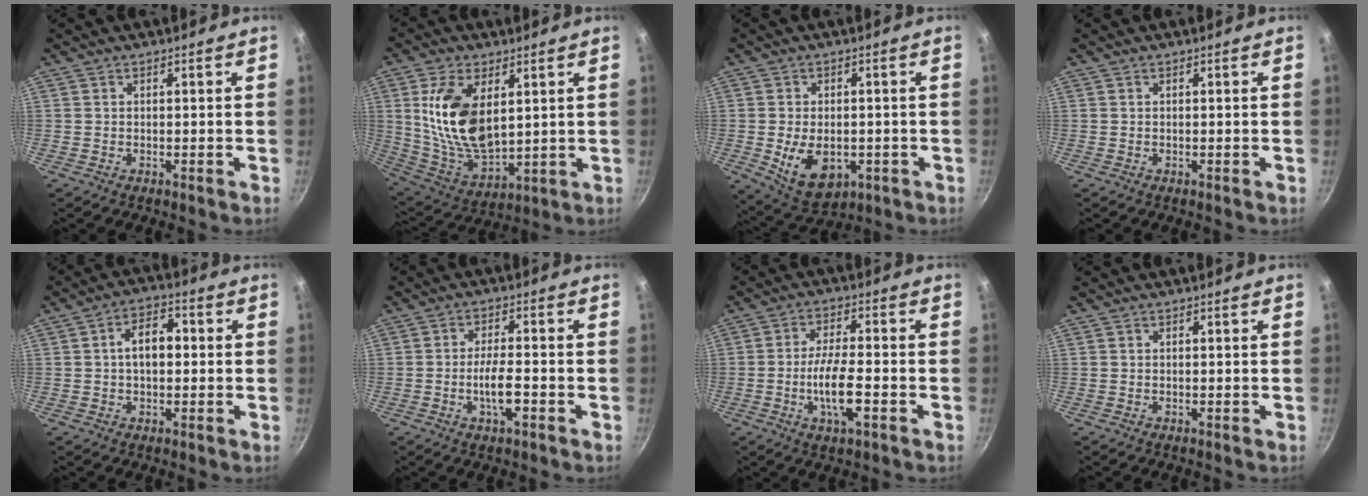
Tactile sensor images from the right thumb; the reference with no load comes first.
{"total": 16.7, "force": [4.0, 8.8, 13.6], "torque": [-0.248, -0.023, 0.091]}
{"total": 10.2, "force": [-2.4, 6.6, 7.4], "torque": [-0.109, -0.002, -0.021]}
{"total": 0.0}
{"total": 6.9, "force": [0.5, 4.1, 5.5], "torque": [-0.081, 0.021, 0.000]}
{"total": 5.7, "force": [-1.9, 1.8, 5.1], "torque": [-0.090, 0.008, -0.035]}
{"total": 8.5, "force": [-2.5, 2.6, 7.7], "torque": [-0.148, 0.008, -0.047]}
{"total": 0.0}